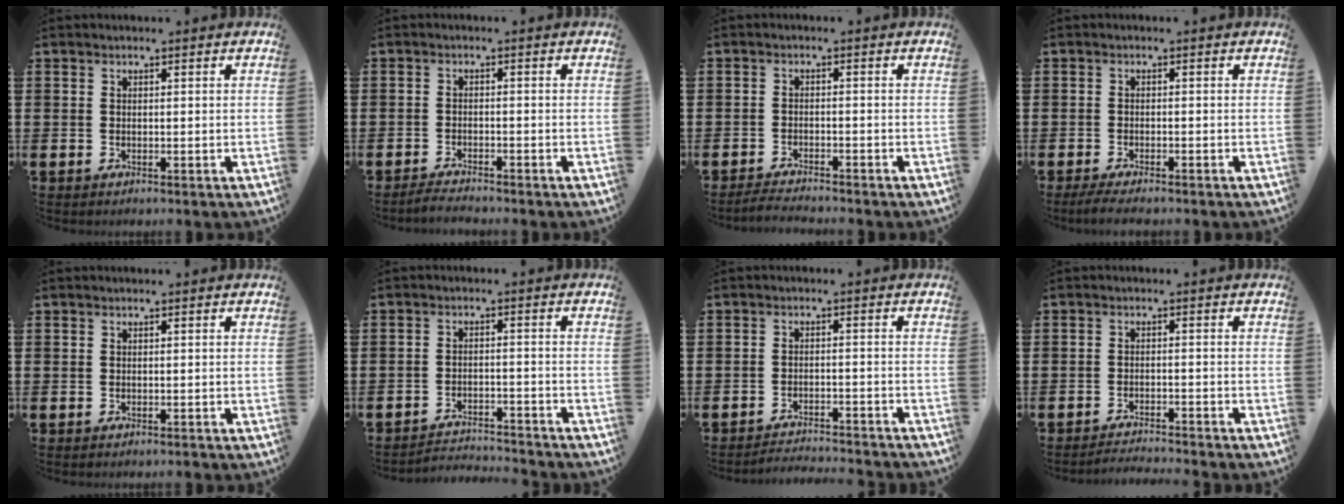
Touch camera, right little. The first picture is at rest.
{"total": 1.6, "force": [-1.6, -0.1, 0.2], "torque": [-0.007, 0.002, -0.032]}
{"total": 1.8, "force": [-1.8, -0.1, 0.2], "torque": [-0.006, 0.004, -0.037]}
{"total": 1.6, "force": [-1.3, 0.2, 0.8], "torque": [-0.015, 0.001, -0.025]}
{"total": 0.0}
{"total": 2.8, "force": [-2.8, -0.1, -0.2], "torque": [-0.004, 0.002, -0.061]}
{"total": 2.4, "force": [-2.4, -0.2, 0.0], "torque": [-0.003, 0.005, -0.052]}
{"total": 1.8, "force": [-1.8, -0.2, 0.1], "torque": [-0.003, 0.004, -0.037]}